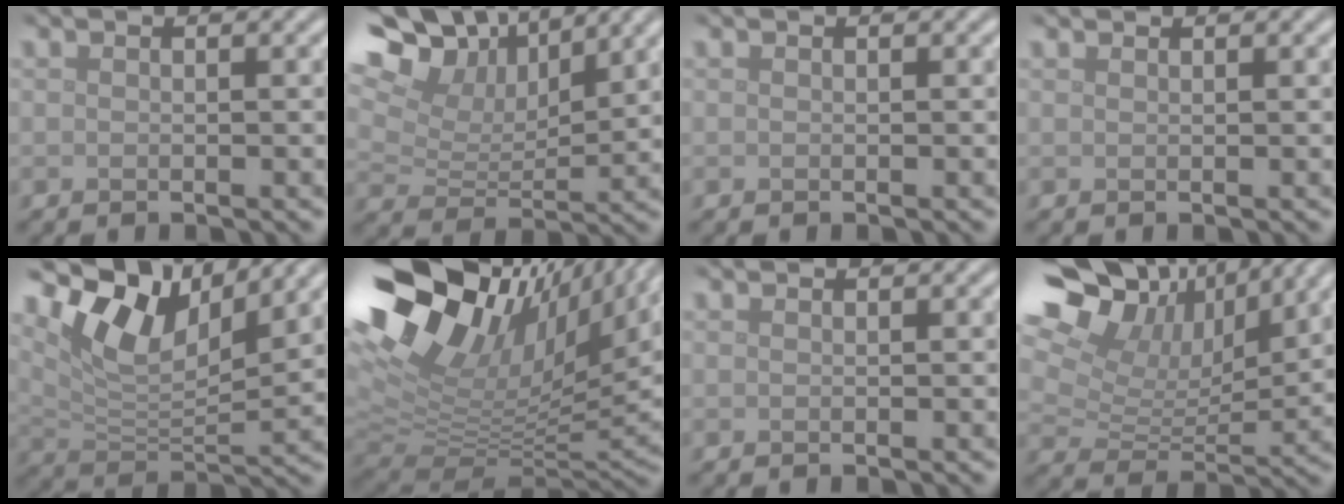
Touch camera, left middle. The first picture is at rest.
{"total": 13.7, "force": [8.9, 7.4, 7.4], "torque": [-0.157, 0.041, 0.129]}
{"total": 0.0}
{"total": 0.7, "force": [0.7, 0.1, 0.1], "torque": [-0.005, -0.002, 0.010]}
{"total": 8.4, "force": [4.8, 3.8, 5.8], "torque": [-0.108, 0.002, 0.088]}
{"total": 18.1, "force": [8.6, 9.5, 12.8], "torque": [-0.254, 0.029, 0.172]}
{"total": 0.0}
{"total": 17.4, "force": [10.3, 9.8, 10.0], "torque": [-0.193, 0.052, 0.154]}